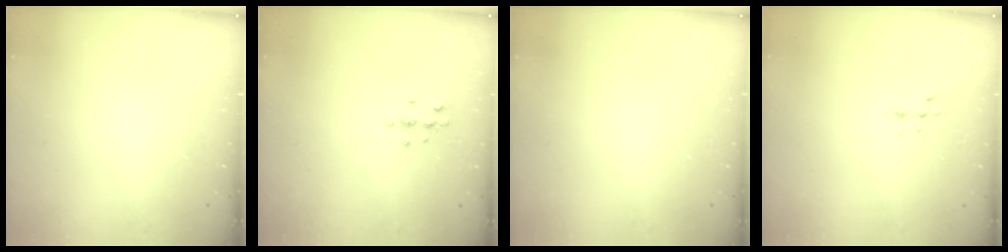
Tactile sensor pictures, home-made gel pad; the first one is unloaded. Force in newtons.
{"total": 2.9, "press": 2.9, "slide": 0.3}
{"total": 0.0}
{"total": 3.8, "press": 3.6, "slide": 1.3}